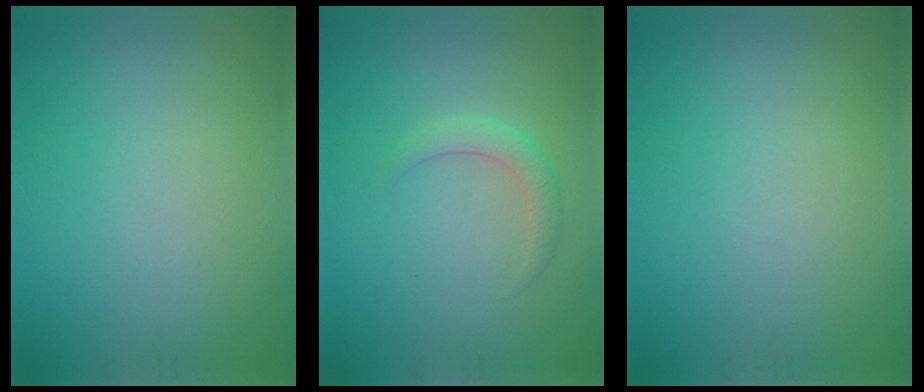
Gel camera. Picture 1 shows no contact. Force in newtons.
{"total": 1.8, "press": 1.8, "slide": 0.0}
{"total": 0.0}